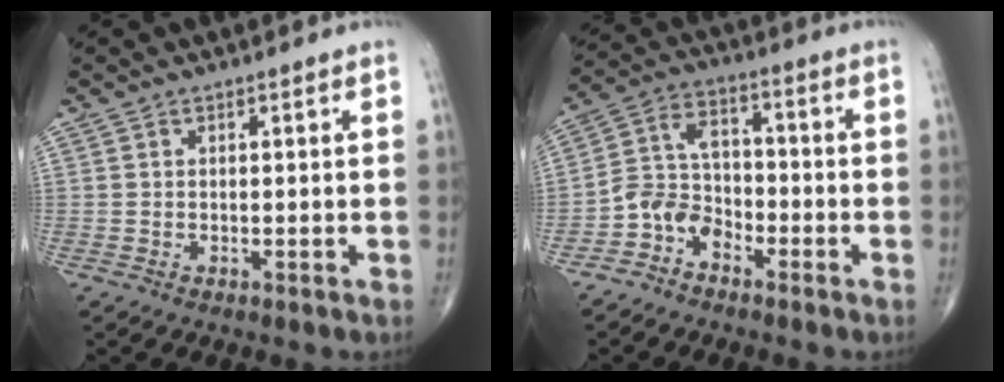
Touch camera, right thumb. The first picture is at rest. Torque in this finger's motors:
{"motor_torque": [1.26, 0.73, 0.22, -0.30, 0.03]}